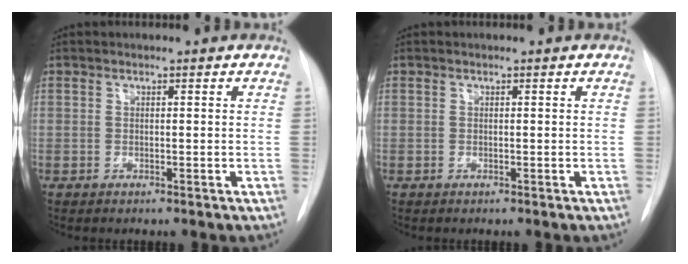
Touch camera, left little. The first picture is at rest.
{"total": 0.0}